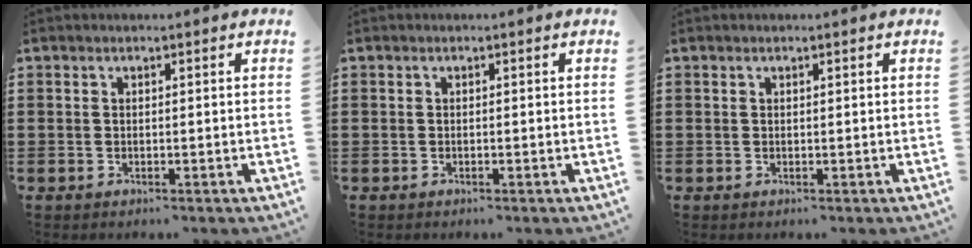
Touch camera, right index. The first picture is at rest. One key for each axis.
{"total": 0.0}
{"total": 0.0}